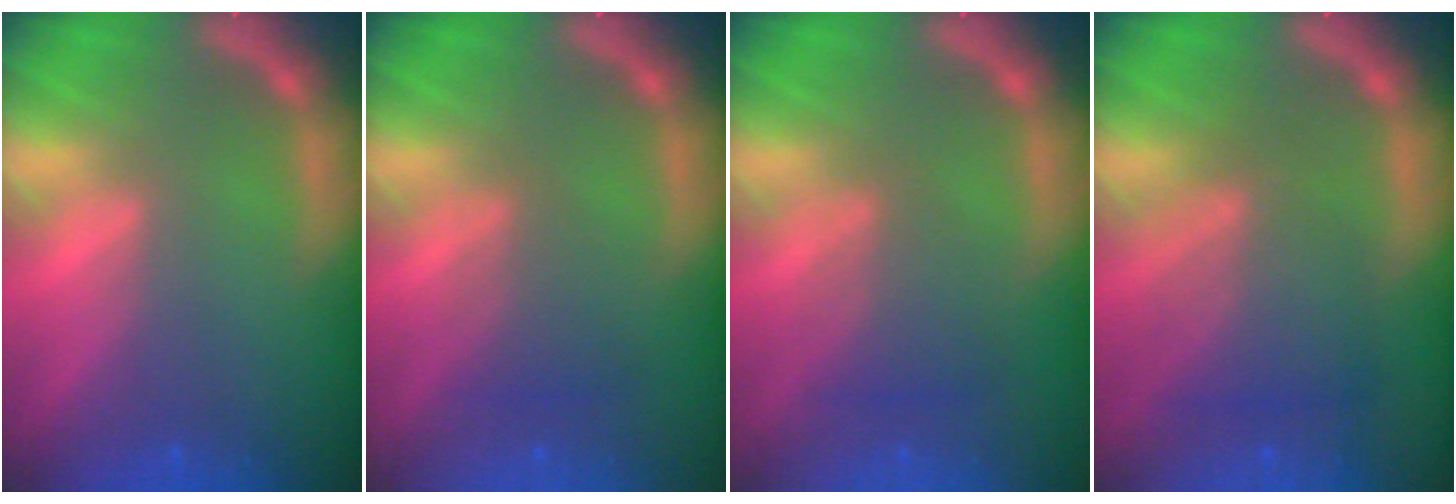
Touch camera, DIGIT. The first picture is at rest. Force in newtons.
{"total": 2.5}
{"total": 3.0}
{"total": 5.5}